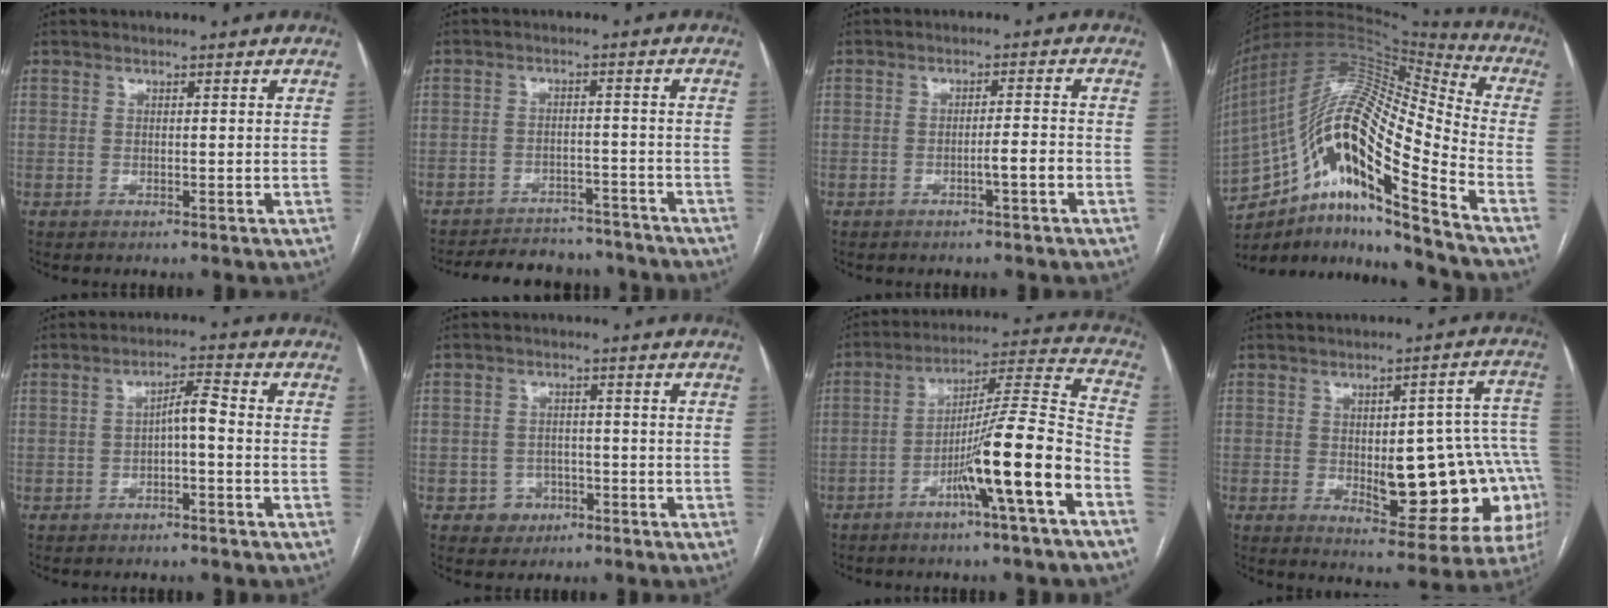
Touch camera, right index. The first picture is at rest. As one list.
[{"total": 13.6, "force": [-12.6, 4.3, 3.0], "torque": [-0.047, 0.010, -0.161]}, {"total": 2.9, "force": [-1.4, -0.1, 2.5], "torque": [-0.034, 0.002, -0.025]}, {"total": 22.6, "force": [-12.5, 3.0, 18.5], "torque": [-0.348, 0.024, -0.222]}, {"total": 3.7, "force": [-0.8, 0.7, 3.5], "torque": [-0.058, 0.016, -0.011]}, {"total": 3.5, "force": [-1.6, 3.1, 0.3], "torque": [0.005, 0.014, -0.020]}, {"total": 14.2, "force": [-6.5, -0.8, 12.6], "torque": [-0.203, 0.010, -0.109]}, {"total": 19.4, "force": [-2.7, 6.5, 18.0], "torque": [-0.149, 0.031, -0.011]}]